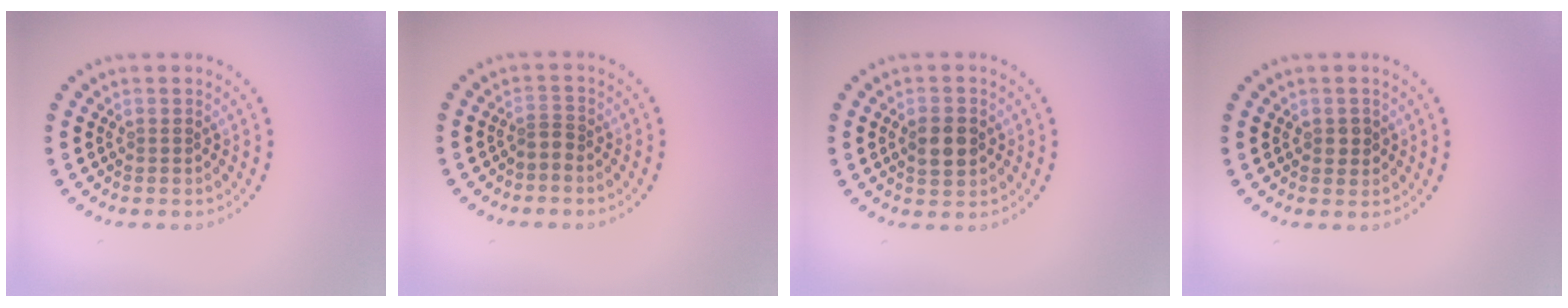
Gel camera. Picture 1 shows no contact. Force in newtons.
{"total": 1.1, "press": 0.6, "slide": 0.9}
{"total": 2.9, "press": 2.9, "slide": 0.1}
{"total": 1.2, "press": 1.2, "slide": 0.2}